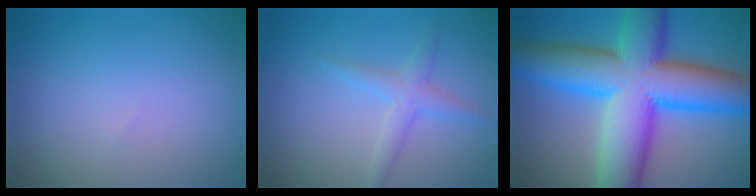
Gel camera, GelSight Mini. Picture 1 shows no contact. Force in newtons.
{"total": 2.0, "press": 2.0, "slide": 0.2}
{"total": 14.8, "press": 14.8, "slide": 0.1}